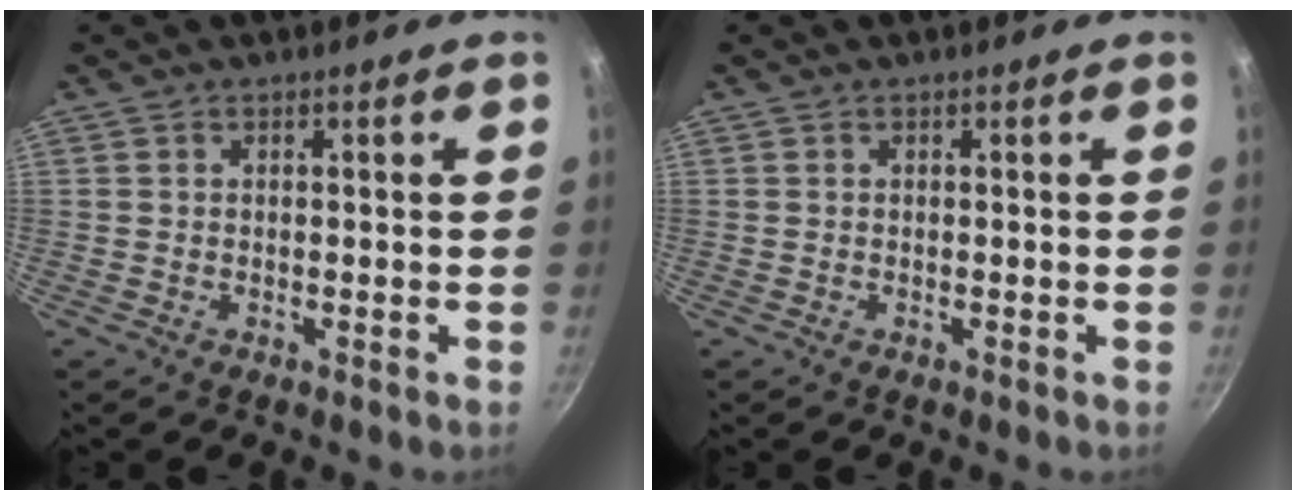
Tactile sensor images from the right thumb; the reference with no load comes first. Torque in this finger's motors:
{"motor_torque": [0.00, 0.00, -0.05, -0.05, 0.00]}